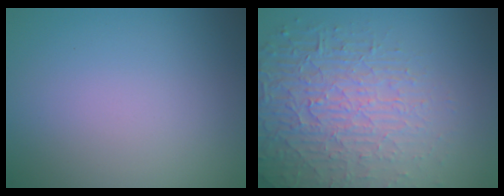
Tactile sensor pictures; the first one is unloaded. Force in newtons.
{"total": 7.2, "press": 5.2, "slide": 4.9}